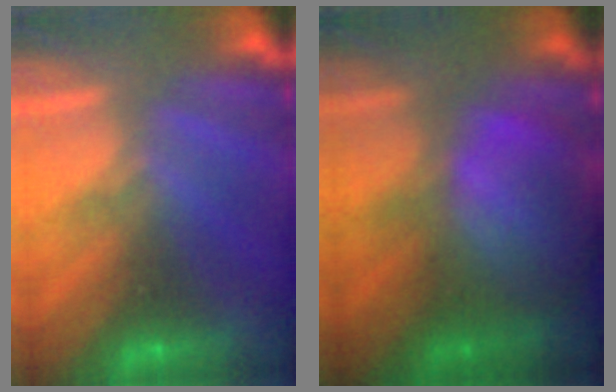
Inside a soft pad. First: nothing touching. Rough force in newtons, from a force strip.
{"total": 11.8}